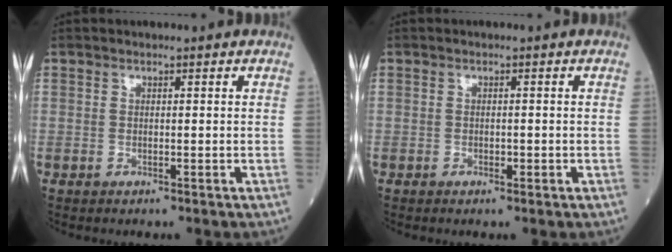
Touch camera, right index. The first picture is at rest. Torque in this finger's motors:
{"motor_torque": [-0.24, 0.13, -0.06, -0.01]}